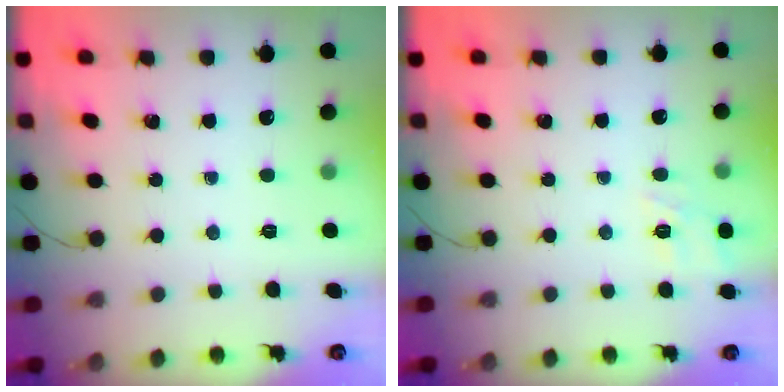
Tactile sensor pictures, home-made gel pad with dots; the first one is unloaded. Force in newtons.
{"total": 10.0, "press": 9.9, "slide": 1.3}